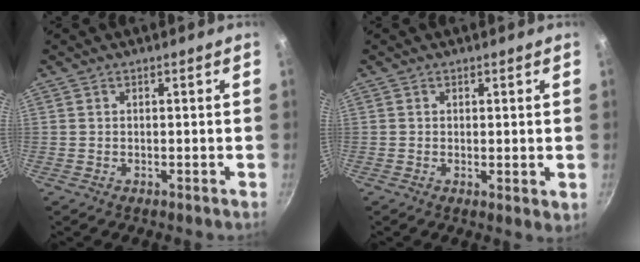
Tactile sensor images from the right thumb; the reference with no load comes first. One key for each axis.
{"total": 1.8, "fx": 0.5, "fy": 0.8, "fz": 1.5, "tx": -0.020, "ty": -0.011, "tz": 0.004}